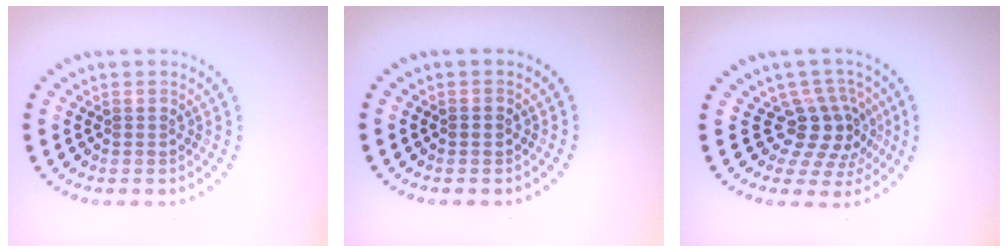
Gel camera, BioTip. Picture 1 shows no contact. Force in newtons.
{"total": 0.9, "press": 0.9, "slide": 0.2}
{"total": 3.9, "press": 2.9, "slide": 2.7}